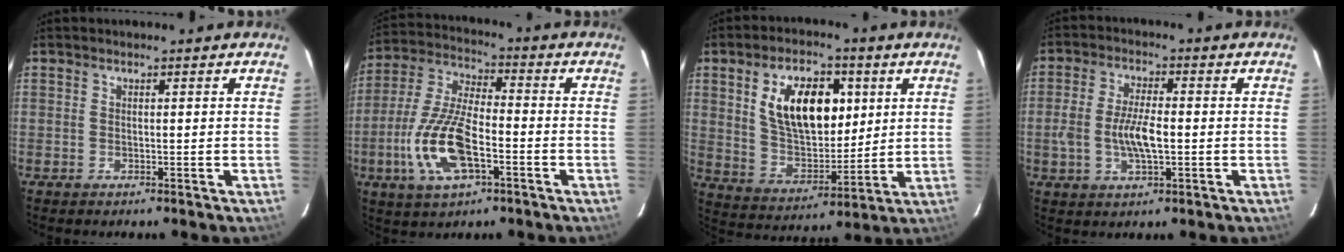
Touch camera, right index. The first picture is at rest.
{"total": 14.7, "force": [-4.9, 5.7, 12.6], "torque": [-0.275, -0.006, -0.094]}
{"total": 15.7, "force": [4.9, 8.8, 12.1], "torque": [-0.209, 0.012, 0.098]}
{"total": 7.8, "force": [-1.2, 3.0, 7.1], "torque": [-0.142, 0.001, -0.023]}